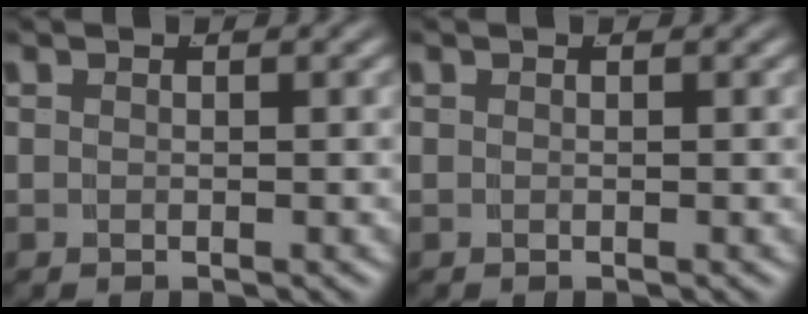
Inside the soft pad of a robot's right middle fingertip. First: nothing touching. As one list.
[{"total": 0.0}]